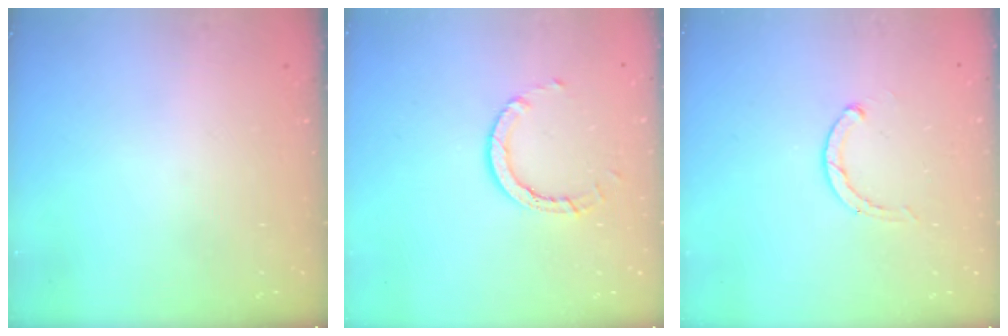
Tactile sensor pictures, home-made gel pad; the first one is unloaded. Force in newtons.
{"total": 5.0, "press": 5.0, "slide": 0.3}
{"total": 2.3, "press": 2.3, "slide": 0.3}